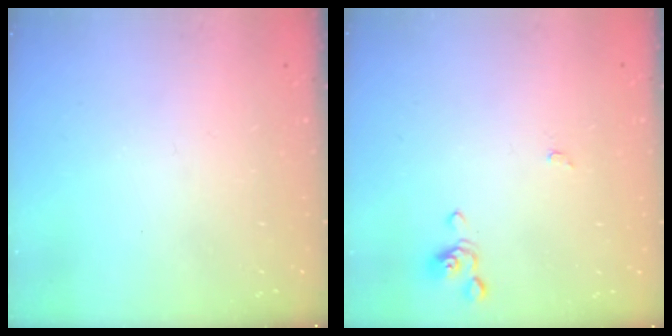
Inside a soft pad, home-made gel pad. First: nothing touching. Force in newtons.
{"total": 0.5, "press": 0.5, "slide": 0.2}